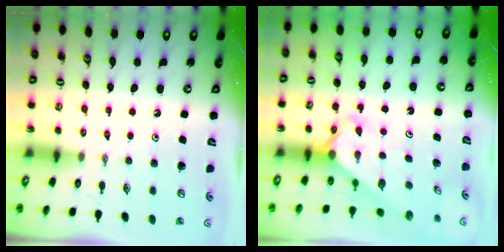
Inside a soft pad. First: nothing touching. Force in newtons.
{"total": 2.3, "press": 2.3, "slide": 0.2}